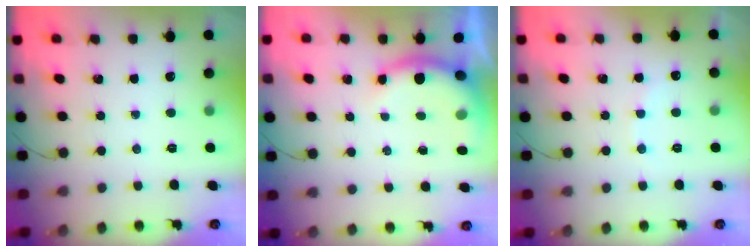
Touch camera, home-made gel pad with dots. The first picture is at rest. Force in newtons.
{"total": 6.4, "press": 6.4, "slide": 0.5}
{"total": 6.6, "press": 6.5, "slide": 1.3}